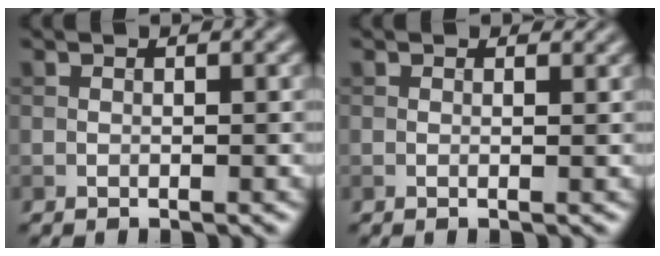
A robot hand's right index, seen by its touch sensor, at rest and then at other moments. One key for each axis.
{"total": 0.7, "fx": 0.4, "fy": 0.1, "fz": 0.6, "tx": -0.012, "ty": -0.006, "tz": -0.001}